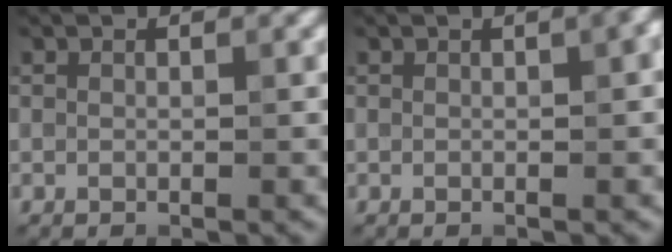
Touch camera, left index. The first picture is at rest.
{"total": 2.9, "force": [0.3, 0.9, 2.7], "torque": [-0.014, 0.006, 0.001]}